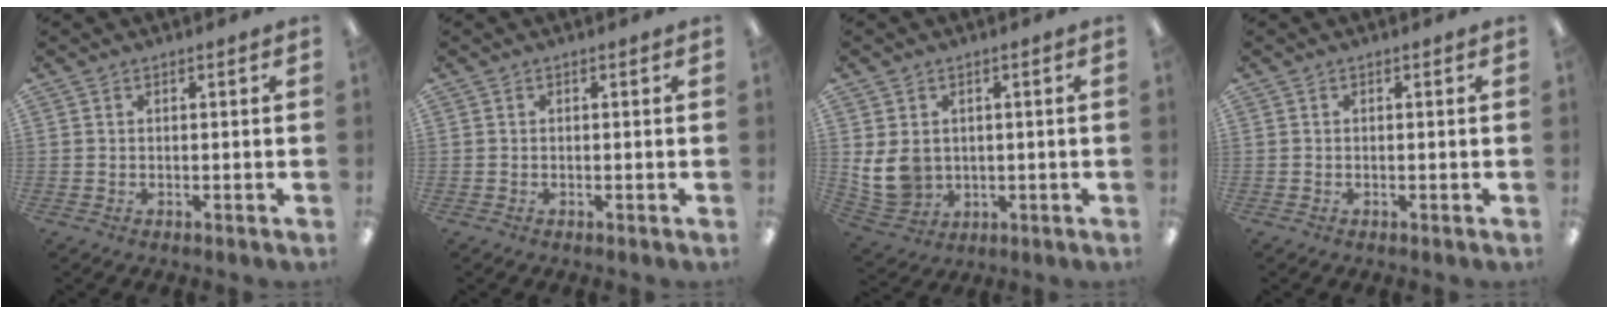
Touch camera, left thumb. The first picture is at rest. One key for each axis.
{"total": 0.0}
{"total": 7.8, "fx": 1.2, "fy": 6.7, "fz": 3.8, "tx": -0.097, "ty": 0.004, "tz": 0.029}
{"total": 0.0}